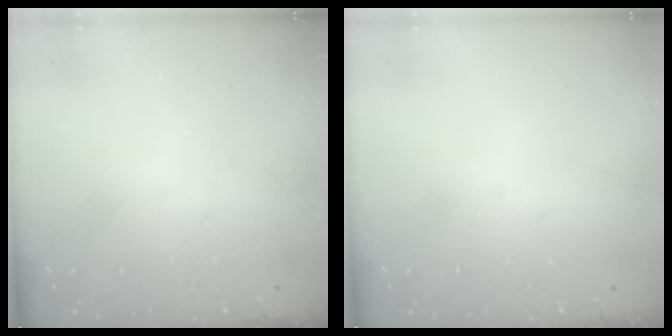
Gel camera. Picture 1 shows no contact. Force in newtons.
{"total": 0.0}